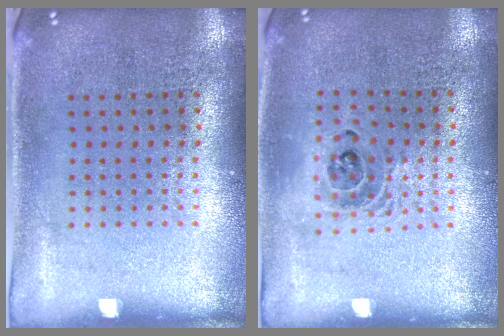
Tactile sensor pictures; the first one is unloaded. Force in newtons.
{"total": 1.4, "press": 1.2, "slide": 0.7}